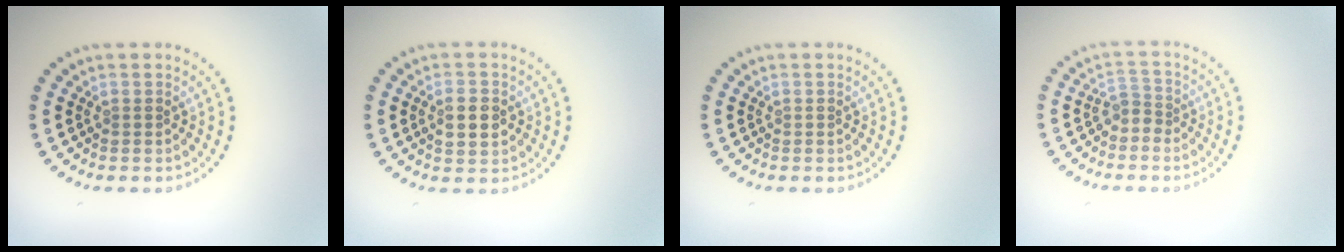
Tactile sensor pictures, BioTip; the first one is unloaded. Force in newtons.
{"total": 2.6, "press": 2.6, "slide": 0.2}
{"total": 0.0}
{"total": 1.8, "press": 1.2, "slide": 1.3}